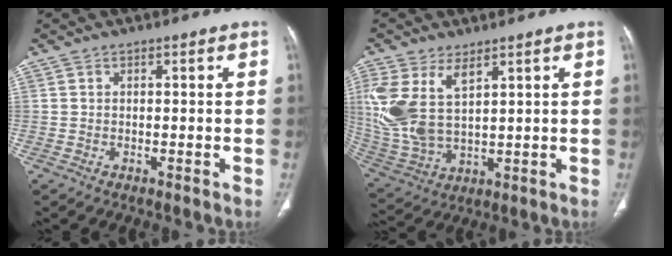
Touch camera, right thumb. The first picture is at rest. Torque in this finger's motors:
{"motor_torque": [0.09, 0.37, 1.10, 0.96, 0.30]}